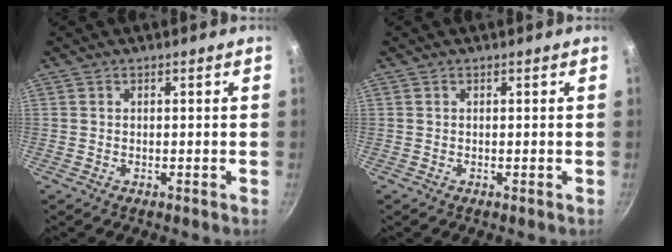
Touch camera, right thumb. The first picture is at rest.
{"total": 0.0}